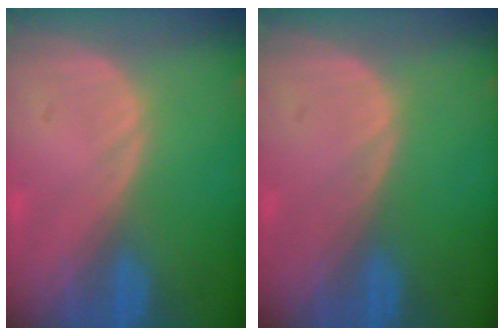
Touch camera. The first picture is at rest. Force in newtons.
{"total": 0.0}